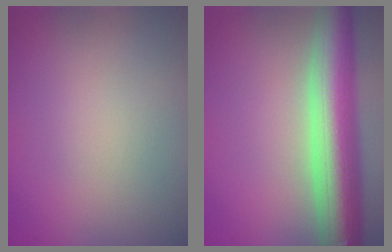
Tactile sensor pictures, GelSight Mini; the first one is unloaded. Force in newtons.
{"total": 10.1, "press": 10.0, "slide": 0.7}